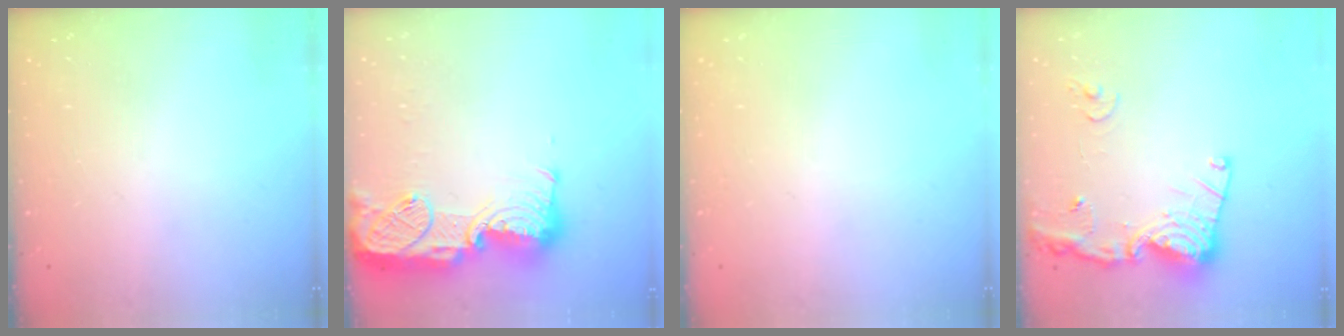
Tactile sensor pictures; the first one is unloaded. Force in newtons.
{"total": 19.4, "press": 19.0, "slide": 3.7}
{"total": 0.0}
{"total": 15.8, "press": 15.7, "slide": 1.8}